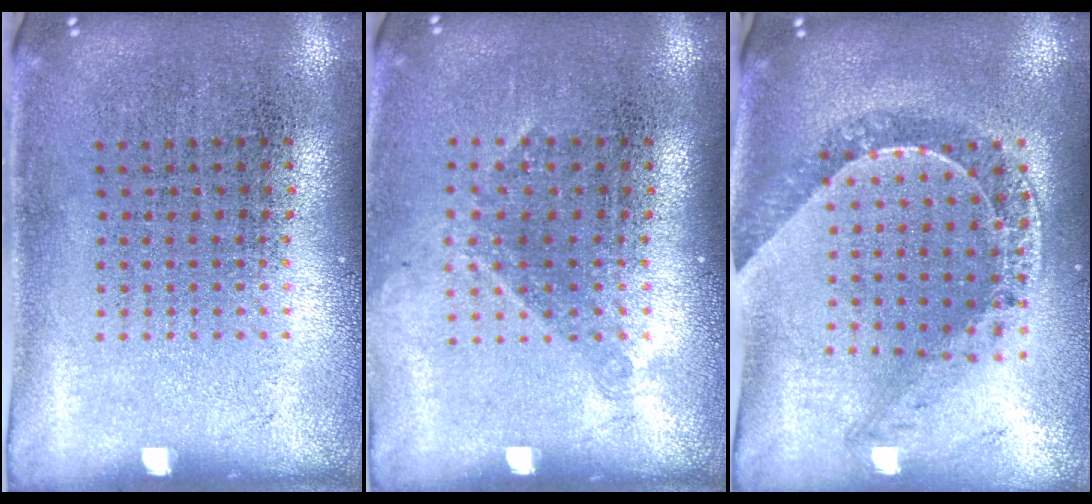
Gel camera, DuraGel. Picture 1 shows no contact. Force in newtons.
{"total": 1.1, "press": 0.8, "slide": 0.6}
{"total": 0.7, "press": 0.7, "slide": 0.1}